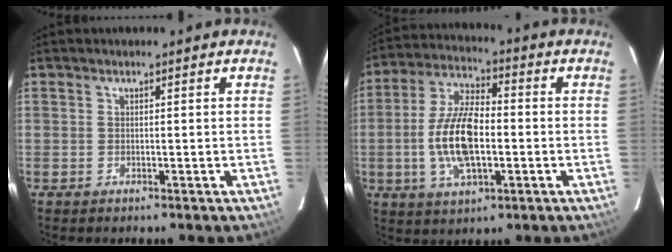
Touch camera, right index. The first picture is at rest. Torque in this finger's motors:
{"motor_torque": [0.87, -0.30, 0.42, 0.18]}